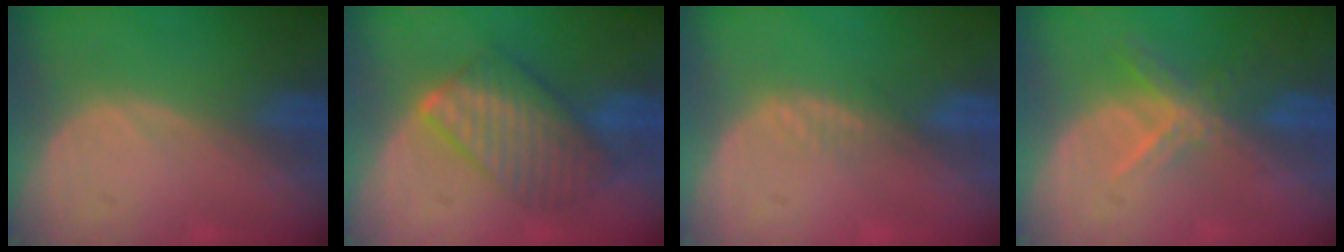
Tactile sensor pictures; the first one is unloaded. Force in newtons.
{"total": 7.9, "press": 7.9, "slide": 0.3}
{"total": 1.4, "press": 1.3, "slide": 0.2}
{"total": 5.5, "press": 4.8, "slide": 2.8}